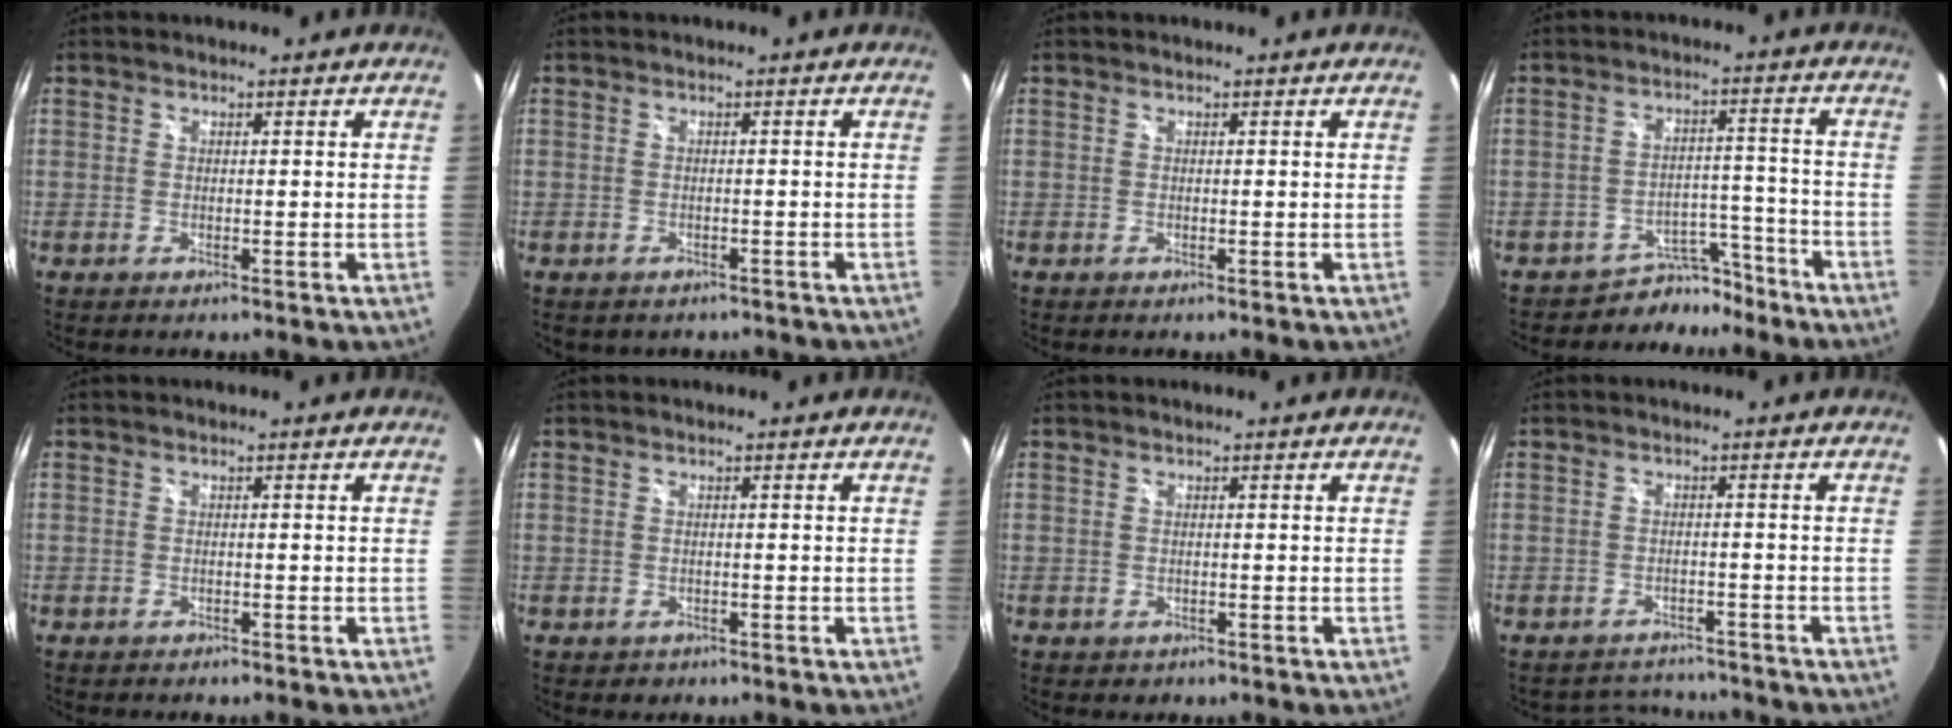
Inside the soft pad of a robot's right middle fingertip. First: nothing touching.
{"total": 2.5, "force": [-1.8, 1.6, 0.7], "torque": [-0.018, -0.008, -0.020]}
{"total": 0.0}
{"total": 7.1, "force": [-6.2, 3.5, 0.0], "torque": [0.001, 0.027, -0.091]}
{"total": 1.0, "force": [-0.8, 0.5, 0.0], "torque": [-0.005, 0.000, -0.012]}
{"total": 1.5, "force": [-0.7, 1.2, 0.4], "torque": [-0.009, -0.004, -0.007]}
{"total": 1.2, "force": [-0.5, 1.0, 0.3], "torque": [-0.007, -0.004, -0.005]}
{"total": 5.5, "force": [-5.2, 1.8, 0.0], "torque": [-0.008, 0.012, -0.076]}